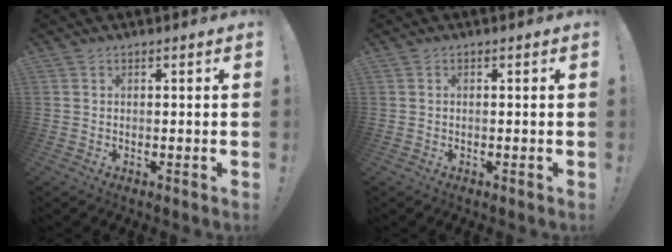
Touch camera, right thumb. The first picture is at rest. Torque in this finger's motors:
{"motor_torque": [0.04, -0.06, 0.05, -0.05, 0.00]}